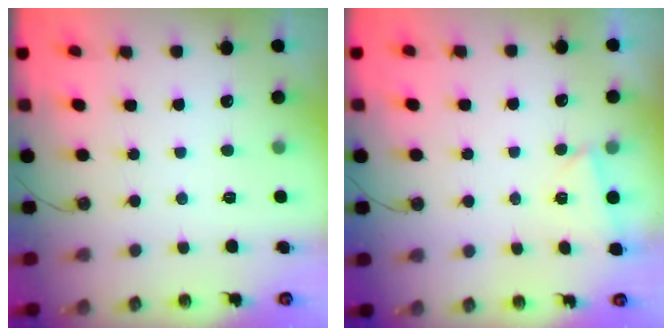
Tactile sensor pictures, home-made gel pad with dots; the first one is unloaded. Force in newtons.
{"total": 2.5, "press": 1.9, "slide": 1.7}